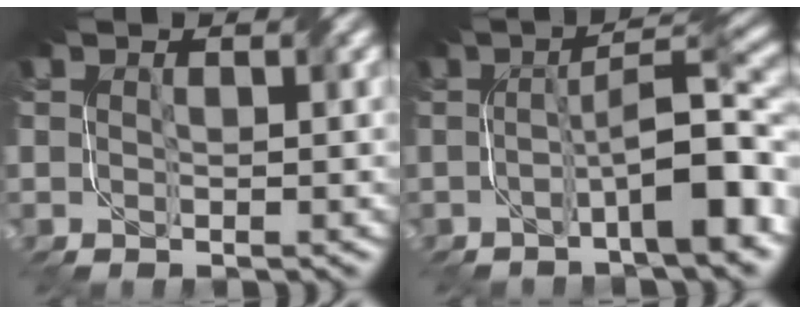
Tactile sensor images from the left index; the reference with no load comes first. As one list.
[{"total": 7.4, "force": [-2.5, 1.4, 6.8], "torque": [-0.093, 0.021, -0.049]}]